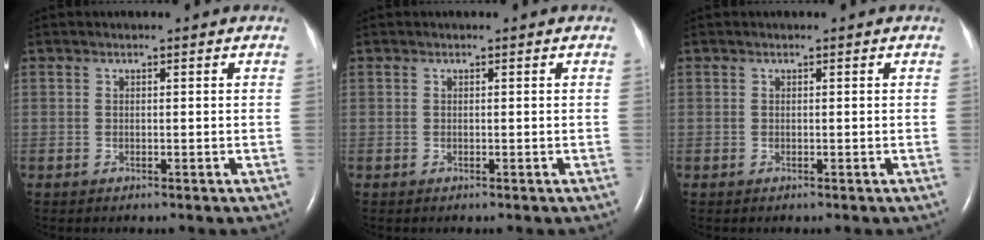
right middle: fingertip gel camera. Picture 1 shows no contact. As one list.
[{"total": 0.0}, {"total": 0.0}]